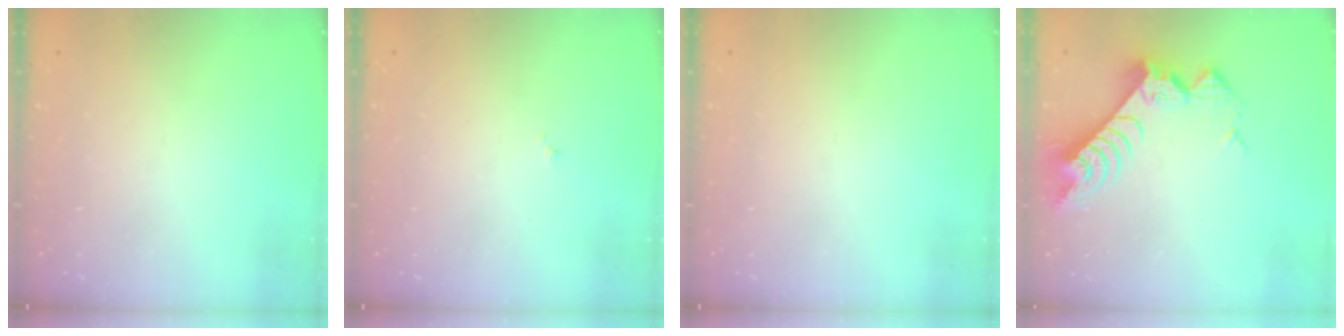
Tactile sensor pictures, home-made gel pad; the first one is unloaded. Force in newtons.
{"total": 3.0, "press": 2.9, "slide": 0.3}
{"total": 0.0}
{"total": 10.4, "press": 10.4, "slide": 1.1}